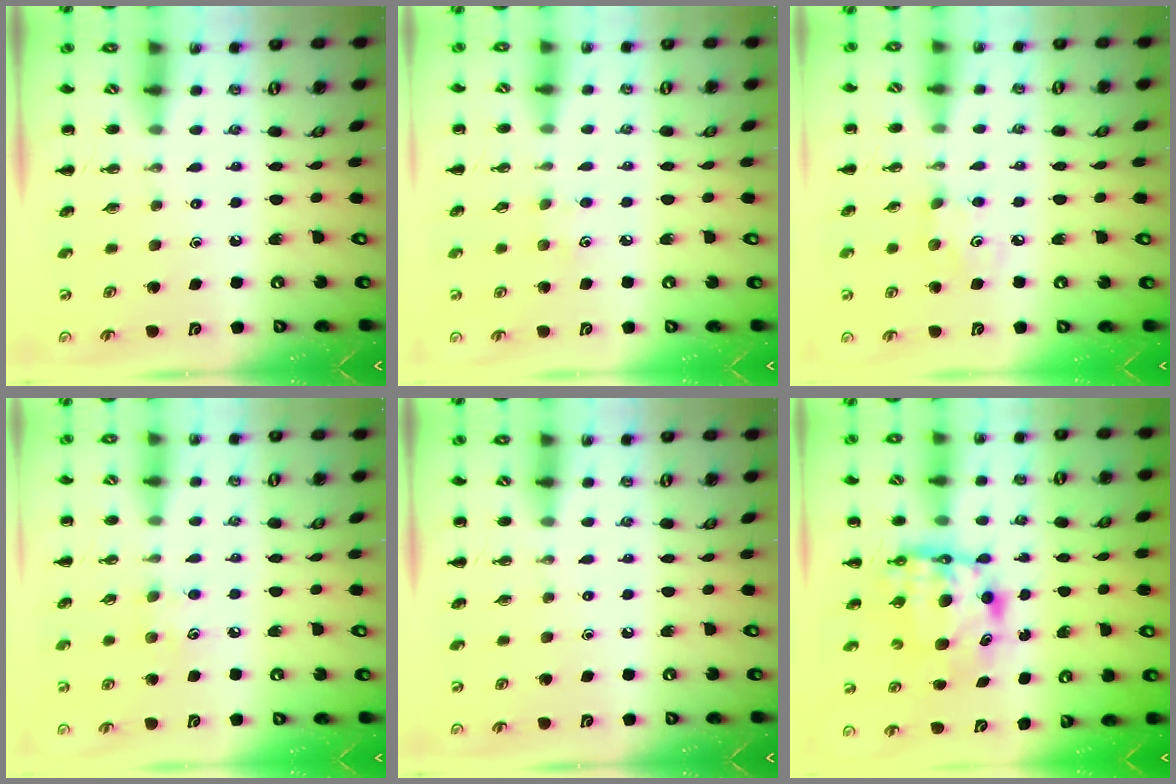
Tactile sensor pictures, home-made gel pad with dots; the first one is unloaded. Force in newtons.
{"total": 4.5, "press": 4.4, "slide": 1.1}
{"total": 3.0, "press": 2.8, "slide": 0.9}
{"total": 5.9, "press": 5.8, "slide": 1.4}
{"total": 0.0}
{"total": 6.5, "press": 6.2, "slide": 1.9}